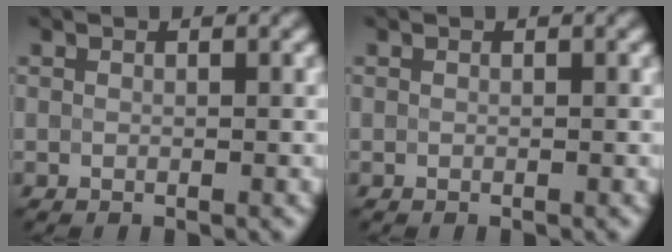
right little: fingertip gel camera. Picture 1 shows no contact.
{"total": 0.0}